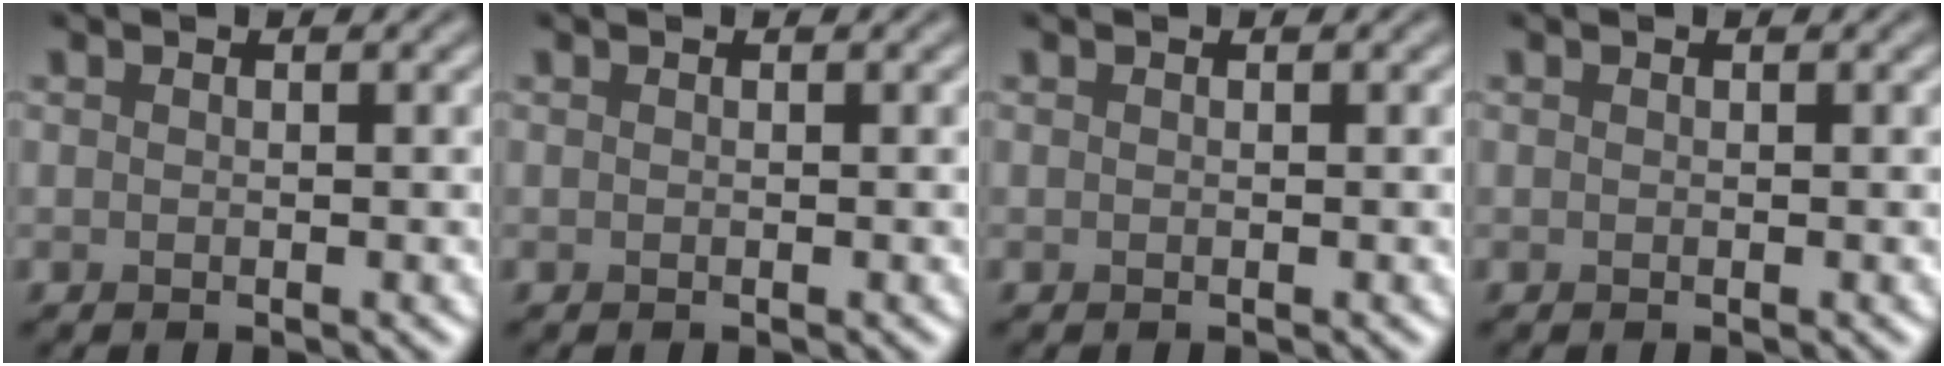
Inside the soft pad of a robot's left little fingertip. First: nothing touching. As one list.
[{"total": 0.0}, {"total": 0.0}, {"total": 0.0}]